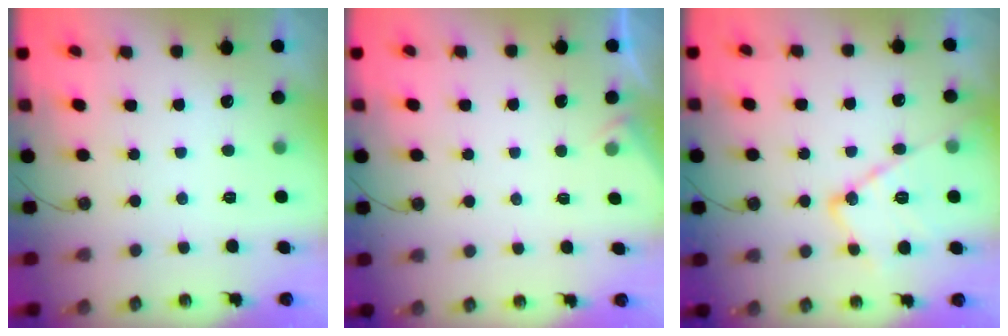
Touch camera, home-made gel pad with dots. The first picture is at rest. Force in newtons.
{"total": 2.2, "press": 2.1, "slide": 0.4}
{"total": 15.4, "press": 15.3, "slide": 1.2}